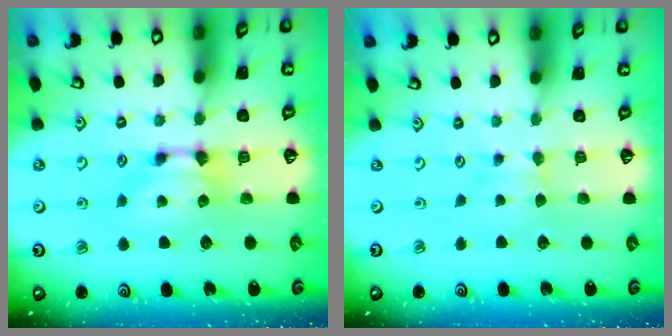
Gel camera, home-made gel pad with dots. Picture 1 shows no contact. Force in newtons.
{"total": 2.4, "press": 2.3, "slide": 0.5}